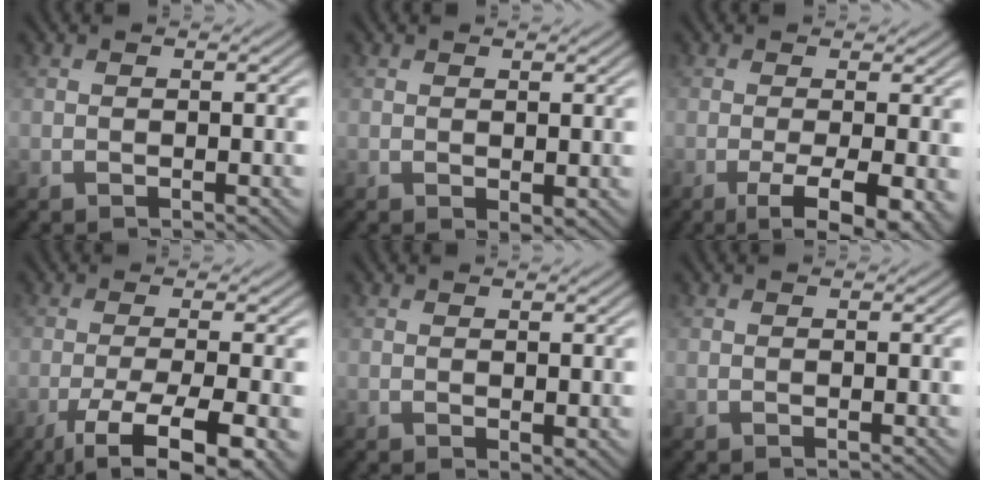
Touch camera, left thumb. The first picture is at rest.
{"total": 0.9, "force": [0.2, 0.5, 0.7], "torque": [-0.010, -0.003, 0.007]}
{"total": 6.8, "force": [-2.4, 1.8, 6.1], "torque": [-0.099, 0.000, -0.035]}
{"total": 9.6, "force": [-4.7, 2.2, 8.0], "torque": [-0.126, -0.006, -0.070]}
{"total": 0.9, "force": [0.2, 0.5, 0.7], "torque": [-0.010, -0.003, 0.006]}
{"total": 0.0}